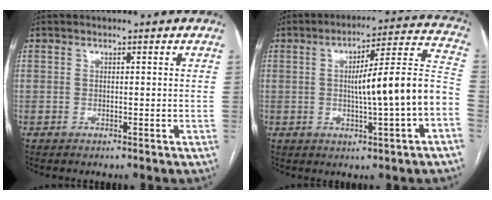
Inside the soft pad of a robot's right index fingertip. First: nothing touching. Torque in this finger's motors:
{"motor_torque": [1.04, -0.22, 0.78, 0.16]}